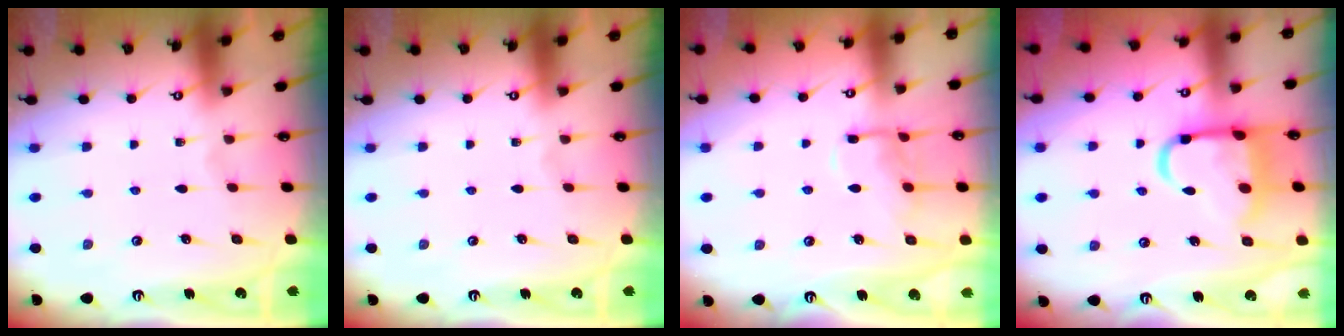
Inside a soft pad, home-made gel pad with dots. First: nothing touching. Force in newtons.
{"total": 0.0}
{"total": 9.6, "press": 9.6, "slide": 0.7}
{"total": 13.4, "press": 13.3, "slide": 1.7}